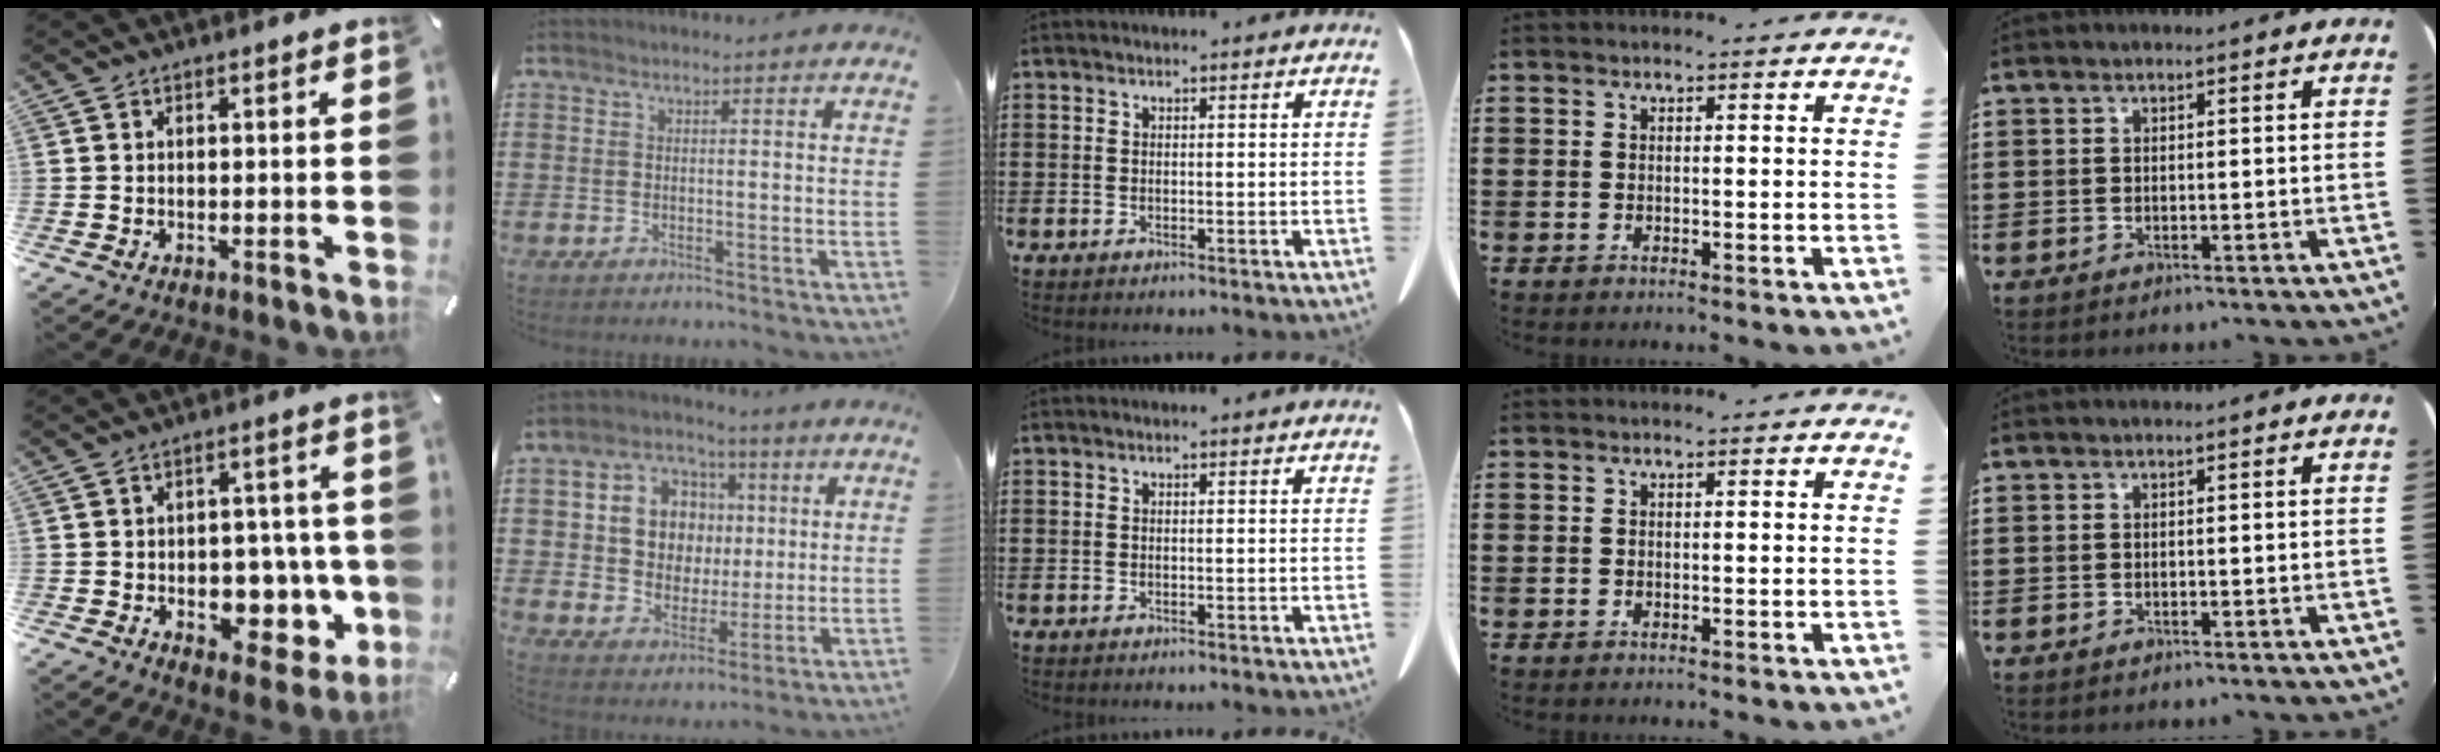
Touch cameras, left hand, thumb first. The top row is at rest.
{"thumb": {"total": 11.3, "force": [-1.9, 7.4, 8.3], "torque": [-0.099, 0.004, -0.020]}, "index": {"total": 9.0, "force": [1.7, 7.8, 4.0], "torque": [-0.096, 0.018, 0.033]}}